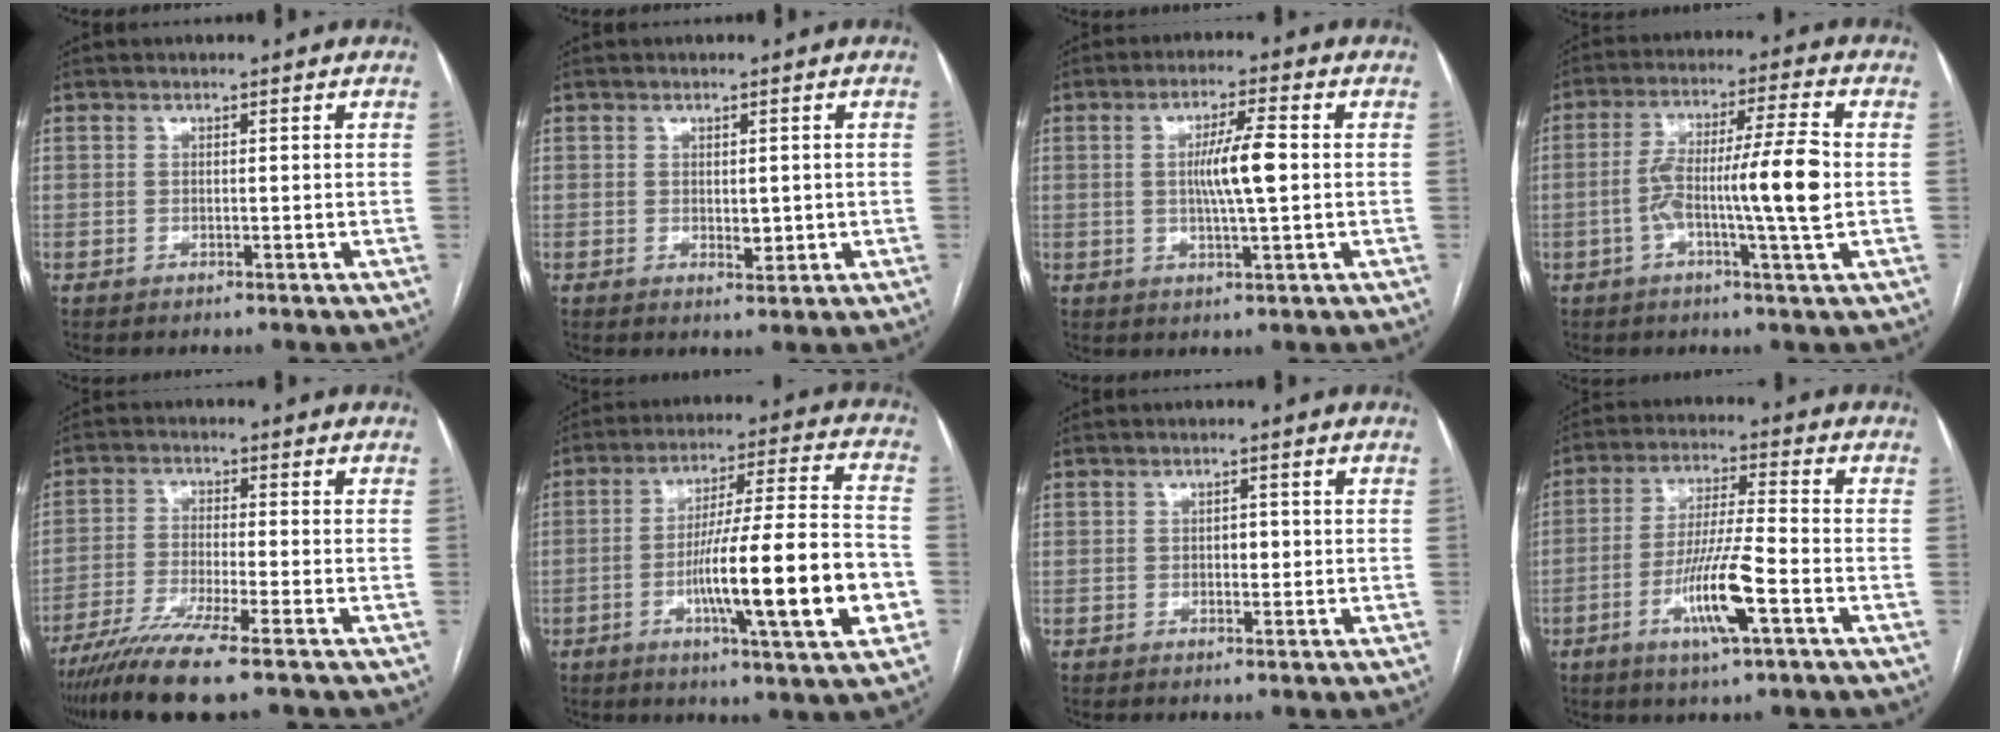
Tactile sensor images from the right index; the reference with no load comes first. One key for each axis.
{"total": 2.2, "fx": 0.0, "fy": 1.1, "fz": 1.9, "tx": -0.027, "ty": -0.005, "tz": 0.005}
{"total": 6.6, "fx": 0.2, "fy": 0.3, "fz": 6.6, "tx": -0.122, "ty": 0.000, "tz": 0.002}
{"total": 12.0, "fx": -1.5, "fy": -0.2, "fz": 11.9, "tx": -0.213, "ty": 0.013, "tz": -0.032}
{"total": 10.3, "fx": -7.4, "fy": -0.7, "fz": 7.1, "tx": -0.128, "ty": -0.028, "tz": -0.129}
{"total": 19.1, "fx": -5.2, "fy": 0.9, "fz": 18.4, "tx": -0.275, "ty": 0.002, "tz": -0.077}
{"total": 1.6, "fx": -0.1, "fy": 1.0, "fz": 1.3, "tx": -0.017, "ty": 0.003, "tz": -0.001}
{"total": 10.7, "fx": -4.2, "fy": 0.4, "fz": 9.9, "tx": -0.188, "ty": -0.010, "tz": -0.078}